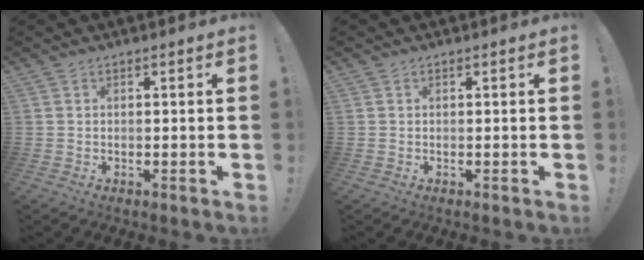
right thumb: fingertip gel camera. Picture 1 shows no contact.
{"total": 0.0}